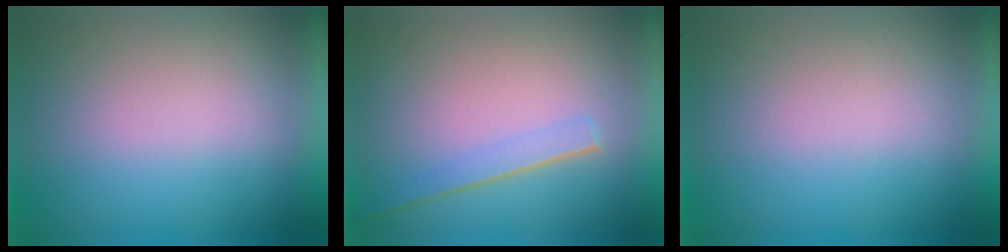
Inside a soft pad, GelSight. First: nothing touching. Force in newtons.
{"total": 1.6}
{"total": 0.0}